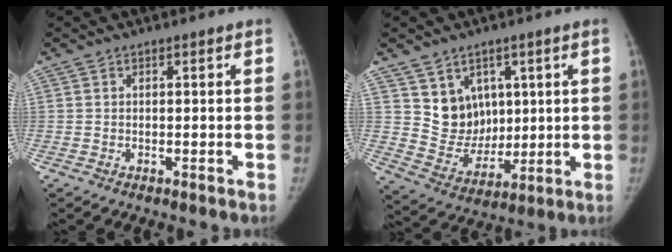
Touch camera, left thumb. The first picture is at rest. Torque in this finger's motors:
{"motor_torque": [0.80, 0.80, 0.00, -0.01, 0.00]}